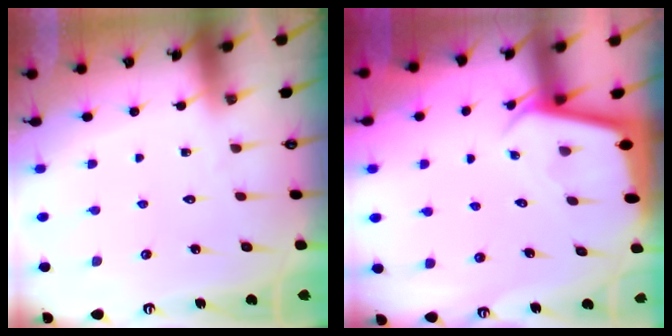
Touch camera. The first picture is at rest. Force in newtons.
{"total": 2.4, "press": 2.4, "slide": 0.1}